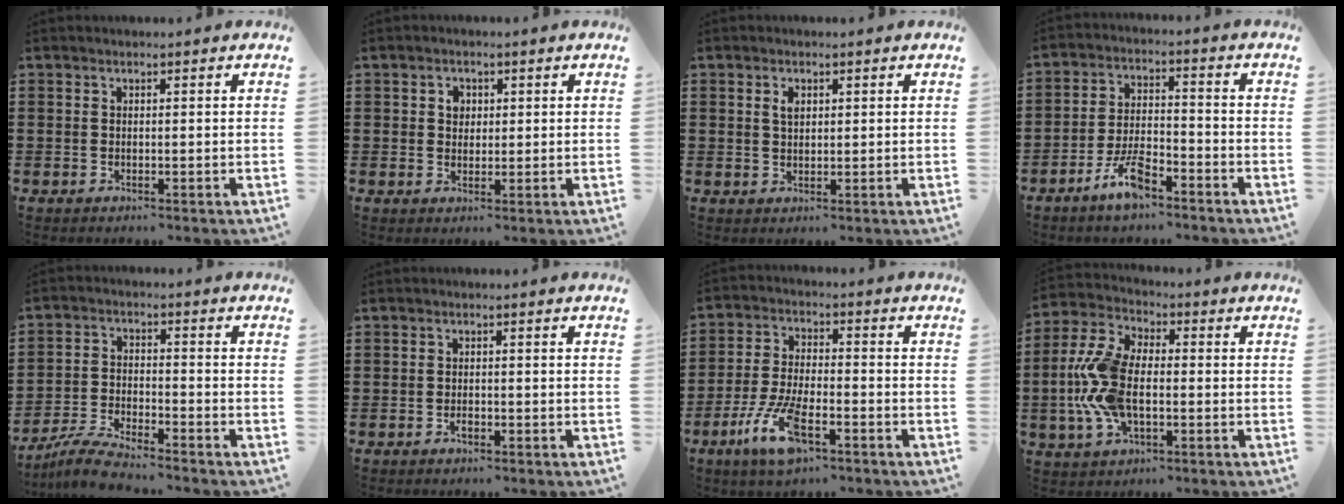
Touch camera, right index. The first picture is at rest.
{"total": 2.1, "force": [0.6, 1.8, 1.0], "torque": [-0.026, 0.011, 0.009]}
{"total": 2.0, "force": [0.7, 1.1, 1.4], "torque": [-0.031, 0.005, 0.013]}
{"total": 6.8, "force": [-4.6, 2.1, 4.5], "torque": [-0.104, 0.004, -0.090]}
{"total": 5.3, "force": [-5.1, 0.0, 1.6], "torque": [-0.042, -0.008, -0.099]}
{"total": 1.2, "force": [-0.7, 0.6, 0.8], "torque": [-0.018, -0.004, -0.012]}
{"total": 9.4, "force": [-4.7, 3.1, 7.6], "torque": [-0.170, -0.007, -0.087]}
{"total": 11.0, "force": [-1.3, 5.9, 9.2], "torque": [-0.230, -0.008, -0.033]}